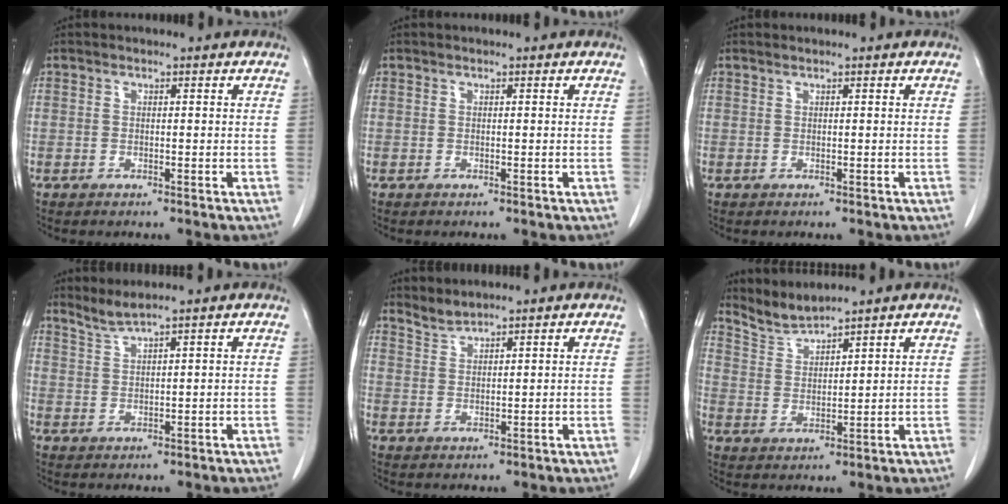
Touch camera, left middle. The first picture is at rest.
{"total": 0.0}
{"total": 0.0}
{"total": 2.4, "force": [2.1, -0.9, 0.6], "torque": [-0.018, -0.002, 0.050]}
{"total": 2.1, "force": [2.1, -0.2, 0.0], "torque": [-0.003, 0.001, 0.048]}
{"total": 4.2, "force": [4.2, -0.7, -0.2], "torque": [-0.004, -0.004, 0.092]}